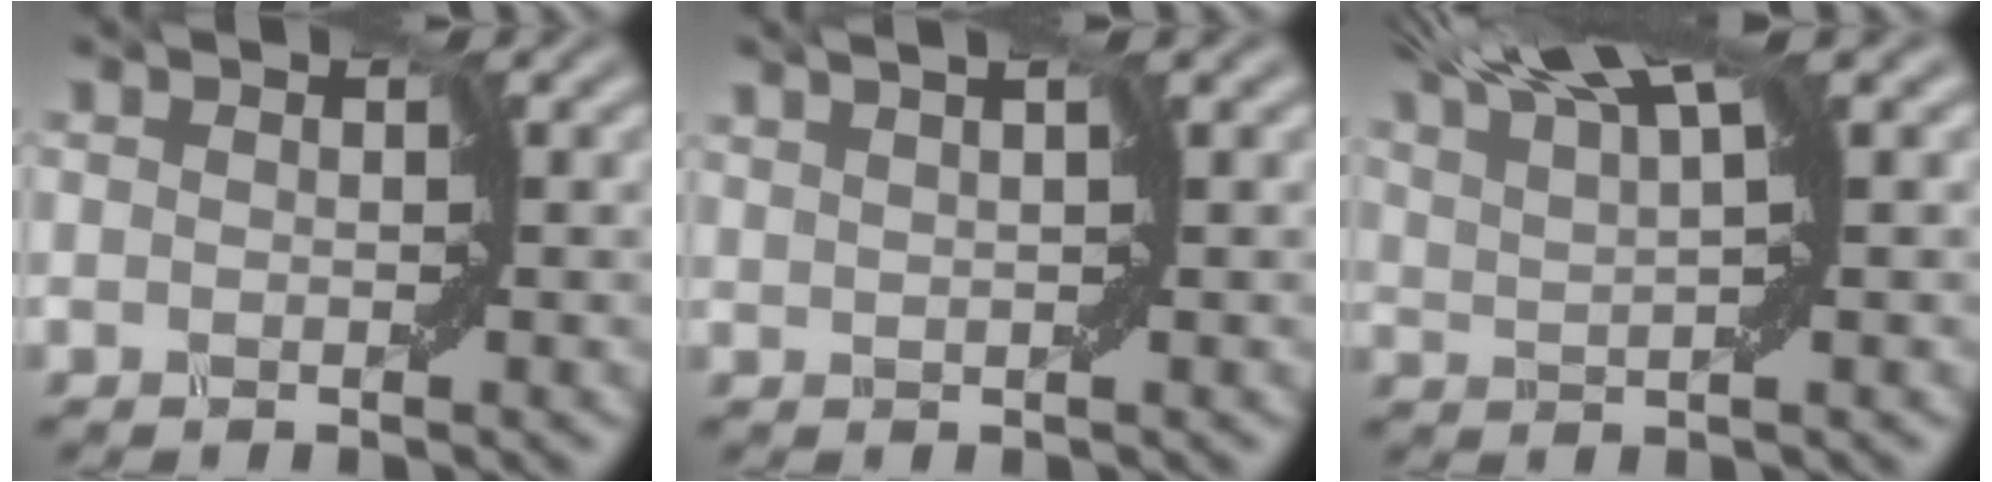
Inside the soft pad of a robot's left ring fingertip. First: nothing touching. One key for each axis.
{"total": 1.0, "fx": 0.6, "fy": -0.7, "fz": 0.1, "tx": -0.011, "ty": -0.004, "tz": 0.020}
{"total": 5.7, "fx": 4.5, "fy": 0.6, "fz": 3.4, "tx": -0.056, "ty": 0.023, "tz": 0.070}